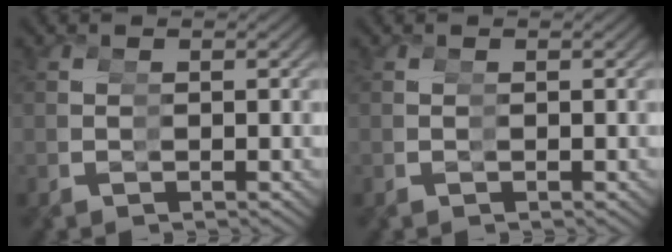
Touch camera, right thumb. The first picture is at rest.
{"total": 0.0}